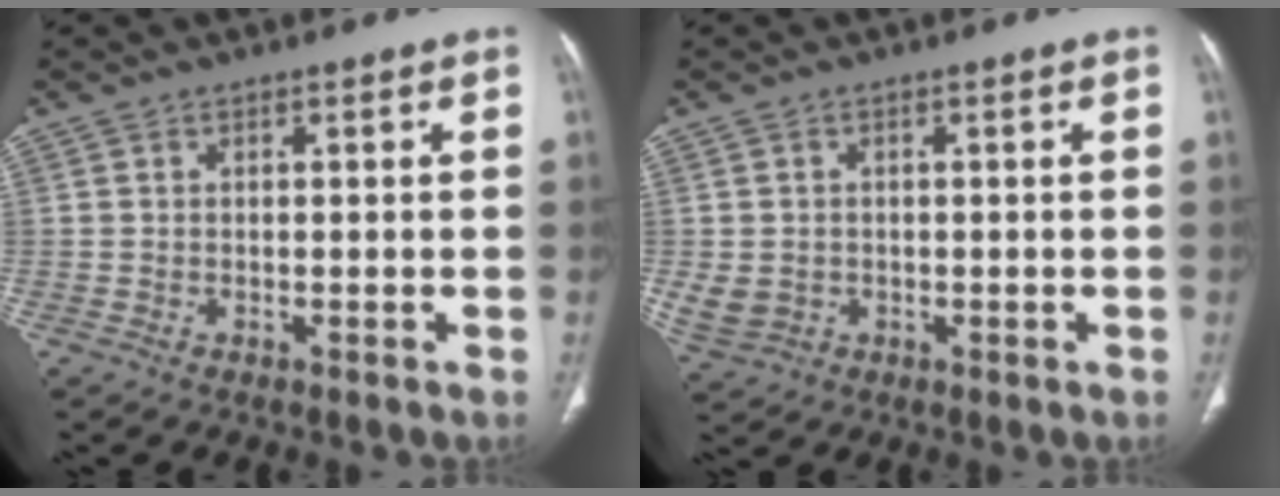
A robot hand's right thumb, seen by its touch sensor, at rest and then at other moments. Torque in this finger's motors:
{"motor_torque": [1.26, 0.84, 0.94, -1.01, 0.18]}